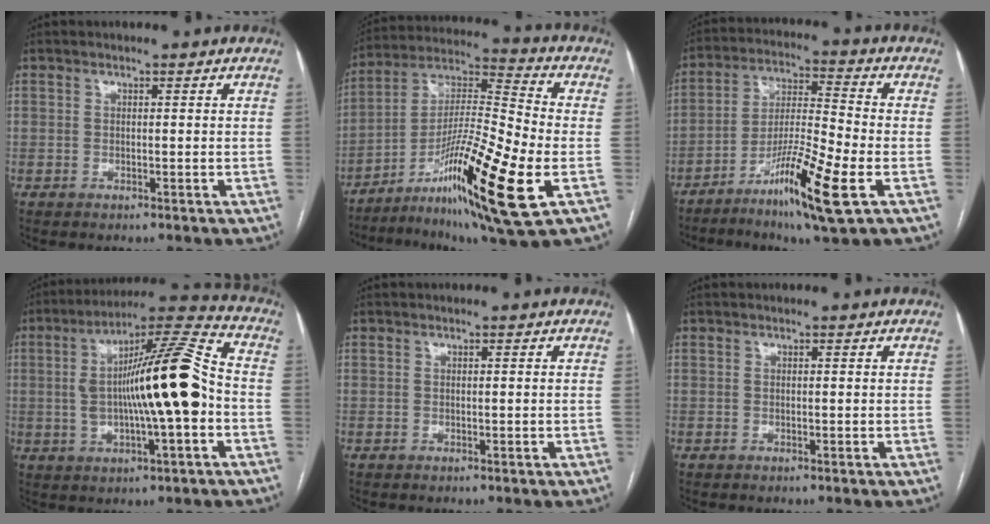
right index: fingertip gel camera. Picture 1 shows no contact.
{"total": 20.6, "force": [-7.9, 0.8, 19.0], "torque": [-0.347, -0.025, -0.136]}
{"total": 13.5, "force": [-6.2, 0.2, 12.0], "torque": [-0.230, -0.017, -0.108]}
{"total": 16.7, "force": [-1.1, 2.1, 16.6], "torque": [-0.280, 0.023, -0.018]}
{"total": 0.0}
{"total": 0.0}